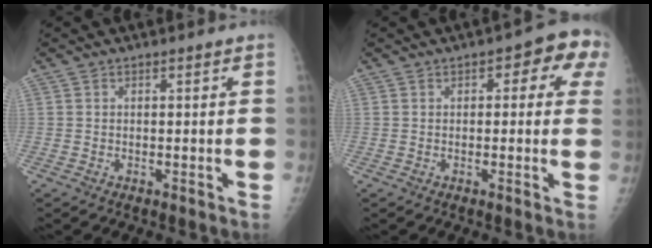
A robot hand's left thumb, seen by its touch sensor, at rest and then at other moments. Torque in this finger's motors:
{"motor_torque": [-0.10, 0.16, 0.01, 0.13, 0.07]}